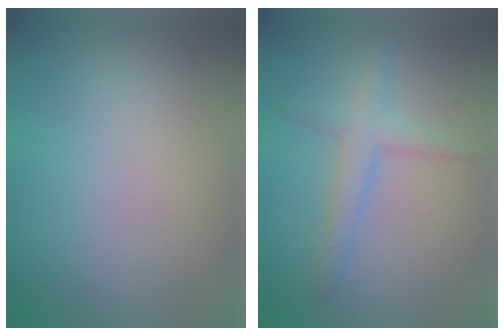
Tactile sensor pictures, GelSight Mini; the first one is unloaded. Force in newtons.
{"total": 2.4, "press": 2.4, "slide": 0.2}